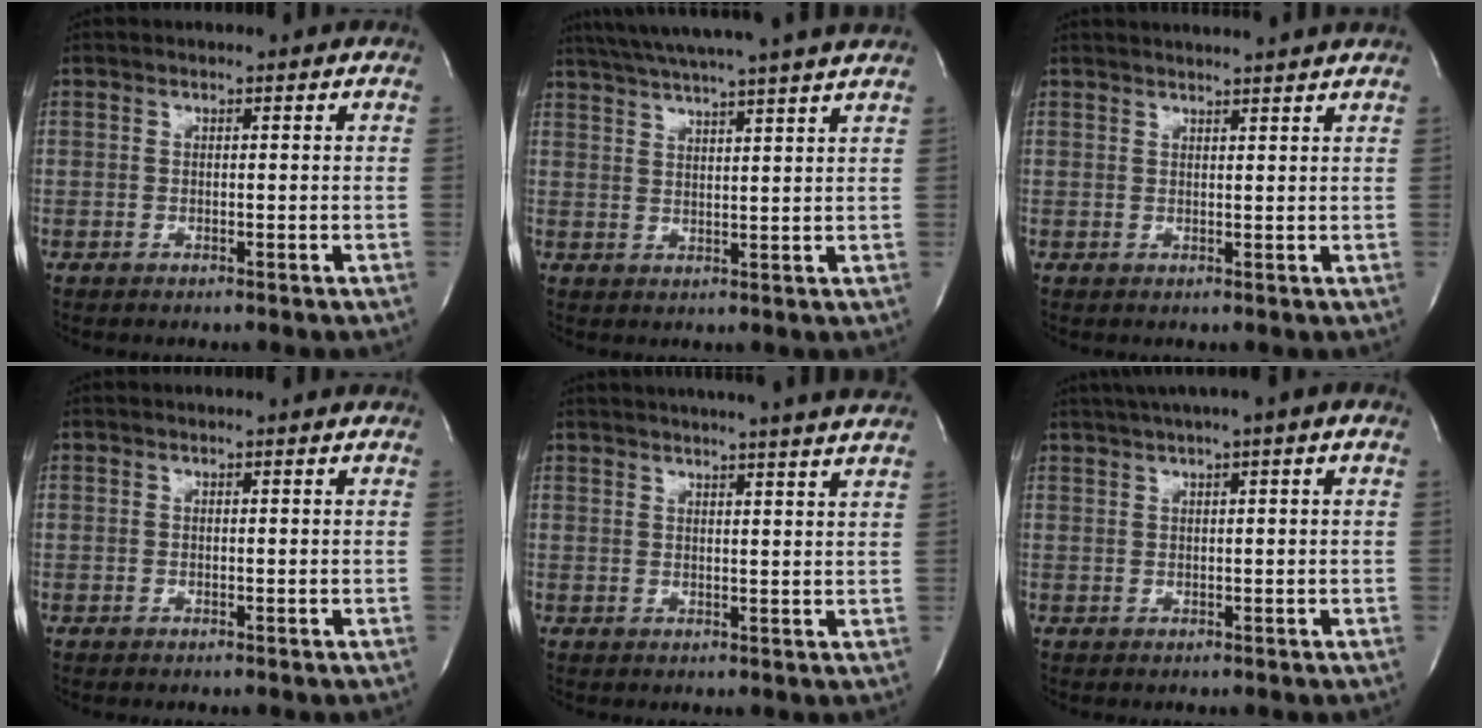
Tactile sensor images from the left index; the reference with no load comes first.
{"total": 16.7, "force": [14.7, -1.3, 7.9], "torque": [-0.141, 0.003, 0.202]}
{"total": 7.9, "force": [7.4, -1.0, 2.5], "torque": [-0.030, 0.016, 0.085]}
{"total": 1.2, "force": [1.2, 0.0, 0.4], "torque": [-0.010, 0.008, 0.013]}
{"total": 17.0, "force": [15.5, -0.8, 7.0], "torque": [-0.118, -0.005, 0.191]}
{"total": 6.4, "force": [4.0, -0.2, 5.0], "torque": [-0.082, 0.033, 0.063]}